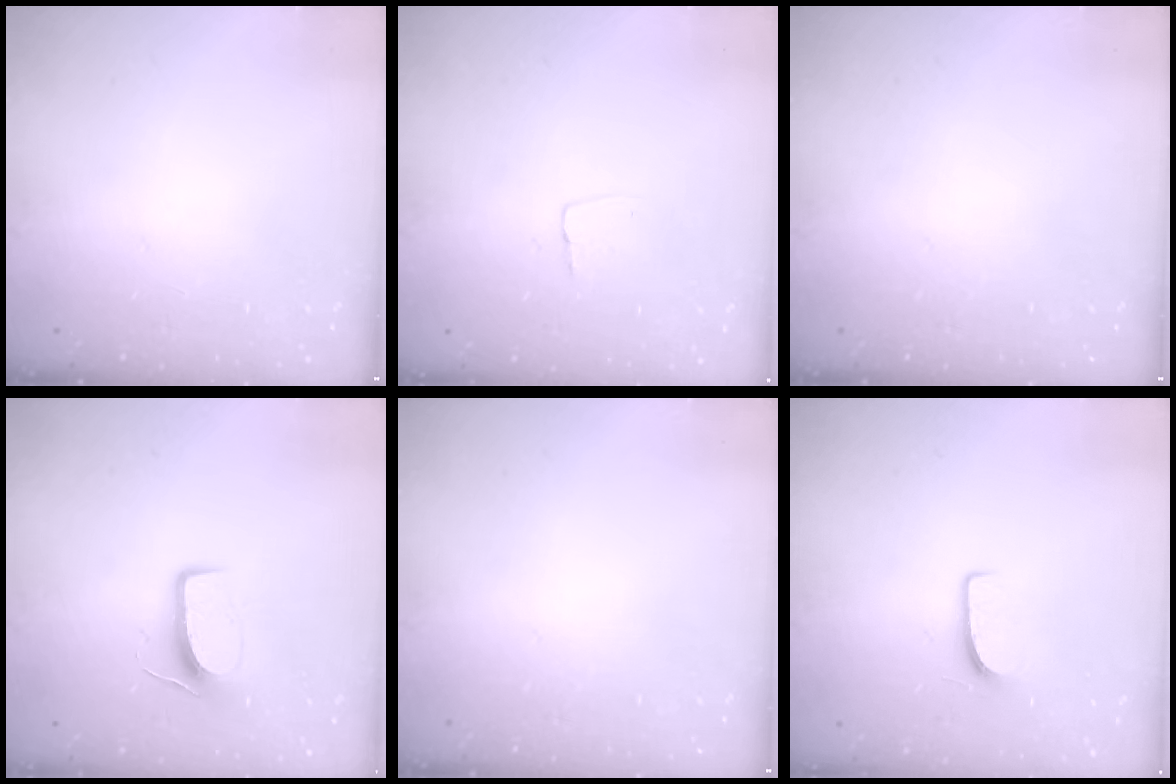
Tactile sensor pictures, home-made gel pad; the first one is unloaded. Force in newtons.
{"total": 3.4, "press": 3.4, "slide": 0.2}
{"total": 0.0}
{"total": 7.6, "press": 7.6, "slide": 0.5}
{"total": 0.0}
{"total": 5.9, "press": 5.9, "slide": 0.4}